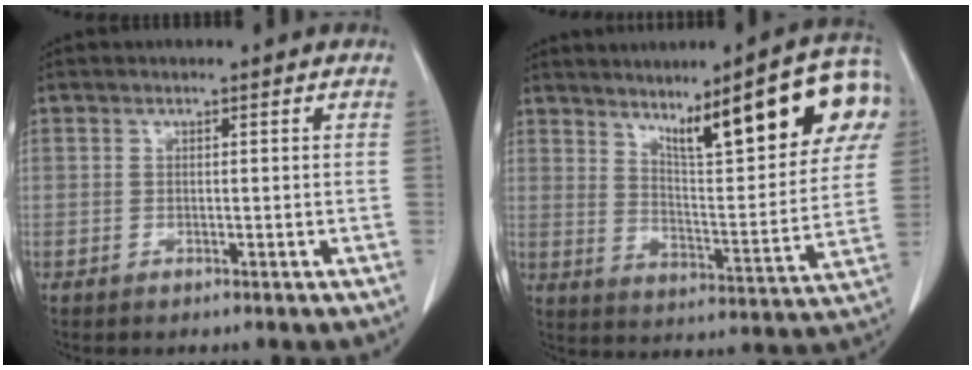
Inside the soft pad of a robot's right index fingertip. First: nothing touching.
{"total": 19.9, "force": [10.2, 3.1, 16.8], "torque": [-0.232, 0.011, 0.144]}